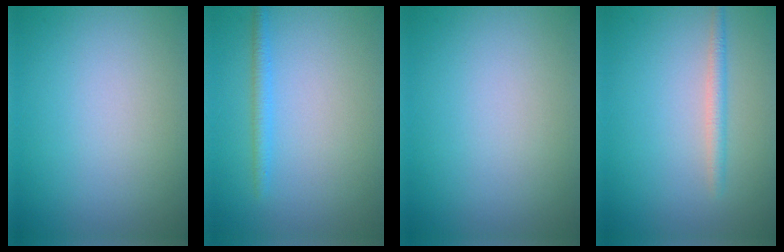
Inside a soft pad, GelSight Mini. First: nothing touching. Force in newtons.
{"total": 1.5, "press": 1.5, "slide": 0.2}
{"total": 0.0}
{"total": 1.5, "press": 1.5, "slide": 0.0}